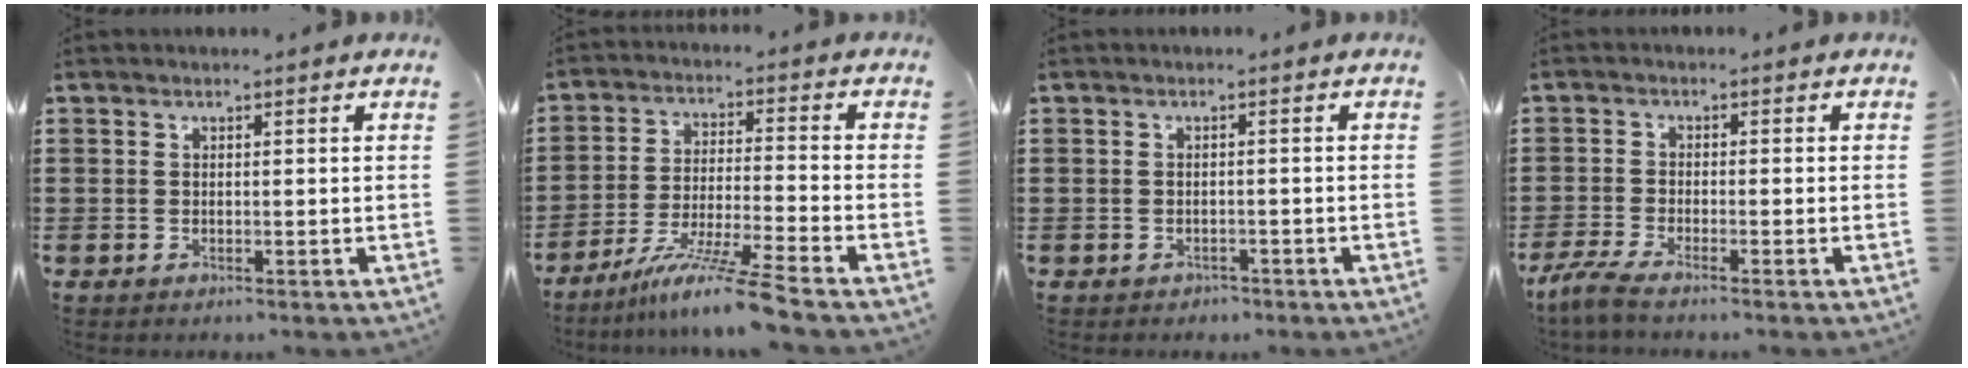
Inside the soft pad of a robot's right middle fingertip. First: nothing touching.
{"total": 9.7, "force": [-7.8, -0.8, 5.7], "torque": [-0.111, -0.011, -0.153]}
{"total": 0.9, "force": [-0.9, 0.3, -0.1], "torque": [-0.003, 0.001, -0.020]}
{"total": 3.2, "force": [-2.7, -0.1, 1.7], "torque": [-0.053, -0.014, -0.057]}